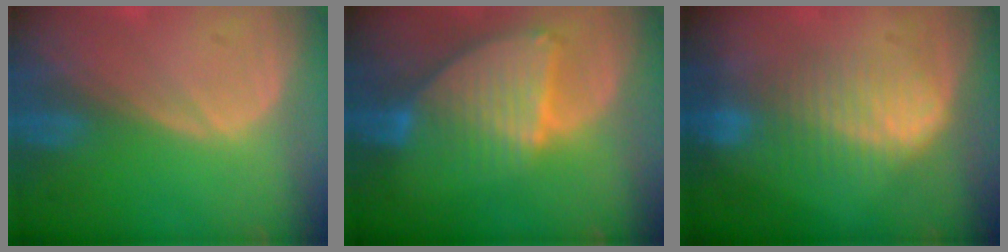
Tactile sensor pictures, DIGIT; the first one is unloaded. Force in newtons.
{"total": 8.6, "press": 7.5, "slide": 4.2}
{"total": 6.9, "press": 6.6, "slide": 1.8}